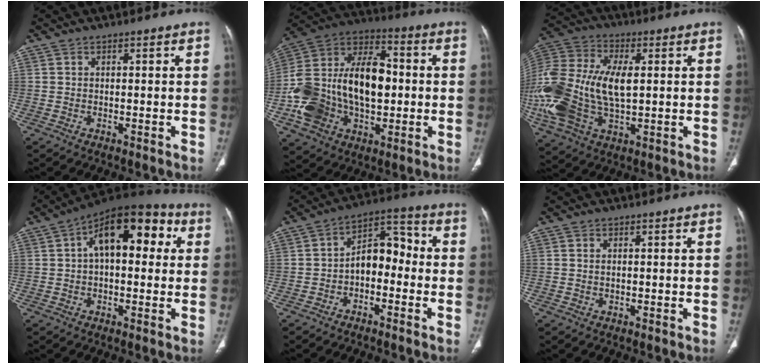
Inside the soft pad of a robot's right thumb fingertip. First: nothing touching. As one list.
[{"total": 25.8, "force": [-1.8, 16.8, 19.5], "torque": [-0.354, 0.031, -0.021]}, {"total": 25.1, "force": [0.2, 14.3, 20.6], "torque": [-0.497, 0.004, 0.012]}, {"total": 16.1, "force": [3.8, 8.4, 13.1], "torque": [-0.158, 0.035, 0.047]}, {"total": 8.8, "force": [-1.8, 5.6, 6.6], "torque": [-0.073, 0.045, -0.044]}, {"total": 0.5, "force": [0.1, 0.3, 0.4], "torque": [-0.012, 0.002, 0.004]}]